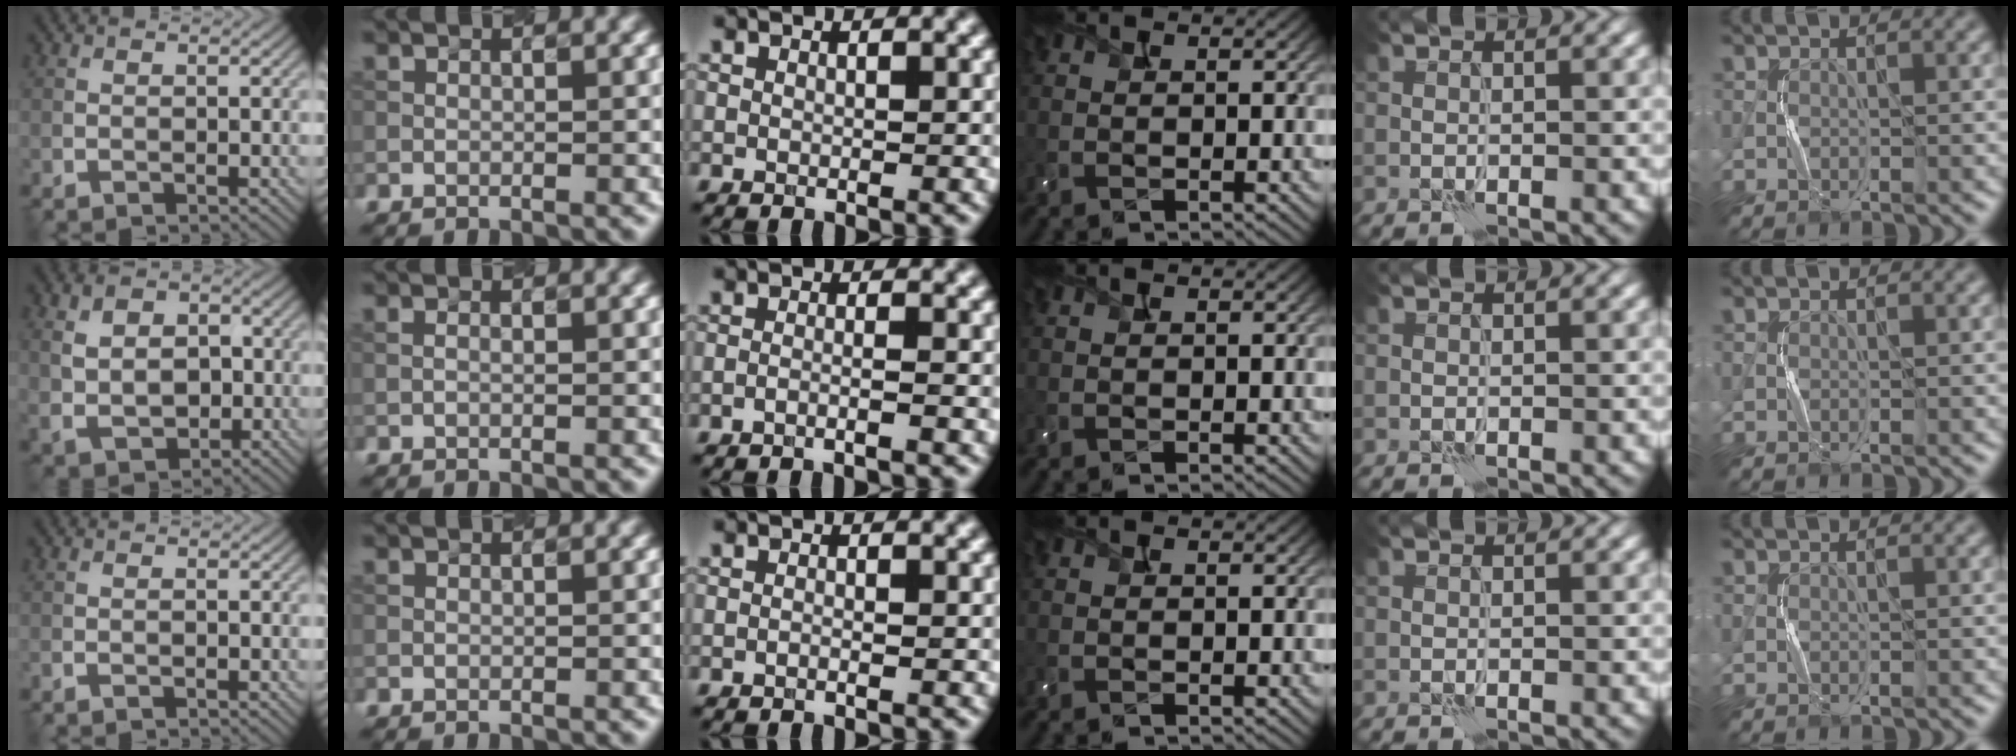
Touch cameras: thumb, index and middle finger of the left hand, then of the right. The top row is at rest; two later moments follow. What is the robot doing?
{"motion": "squeeze", "object": "bubble wrap"}